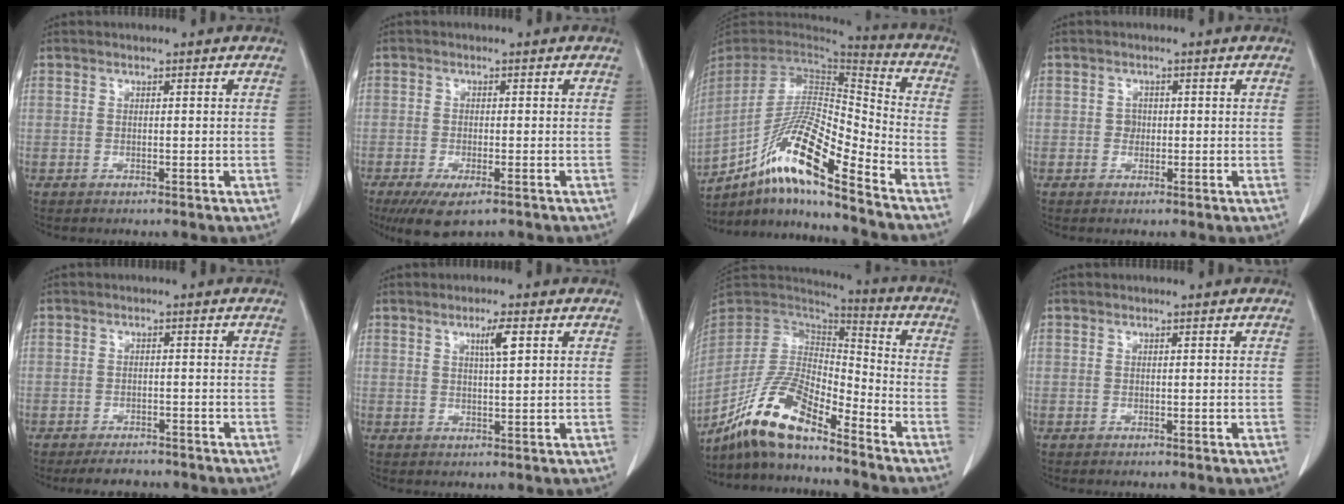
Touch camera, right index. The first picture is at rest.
{"total": 6.2, "force": [-4.0, 1.8, 4.3], "torque": [-0.071, -0.015, -0.063]}
{"total": 17.5, "force": [-11.5, 1.2, 13.2], "torque": [-0.260, -0.009, -0.210]}
{"total": 1.2, "force": [-0.1, 1.1, 0.5], "torque": [-0.006, 0.003, -0.001]}
{"total": 3.6, "force": [-3.1, 1.5, 0.7], "torque": [-0.014, 0.000, -0.045]}
{"total": 3.2, "force": [1.4, 0.1, 2.9], "torque": [-0.050, -0.002, 0.023]}
{"total": 13.6, "force": [-10.3, 3.1, 8.4], "torque": [-0.171, 0.008, -0.193]}
{"total": 0.0}